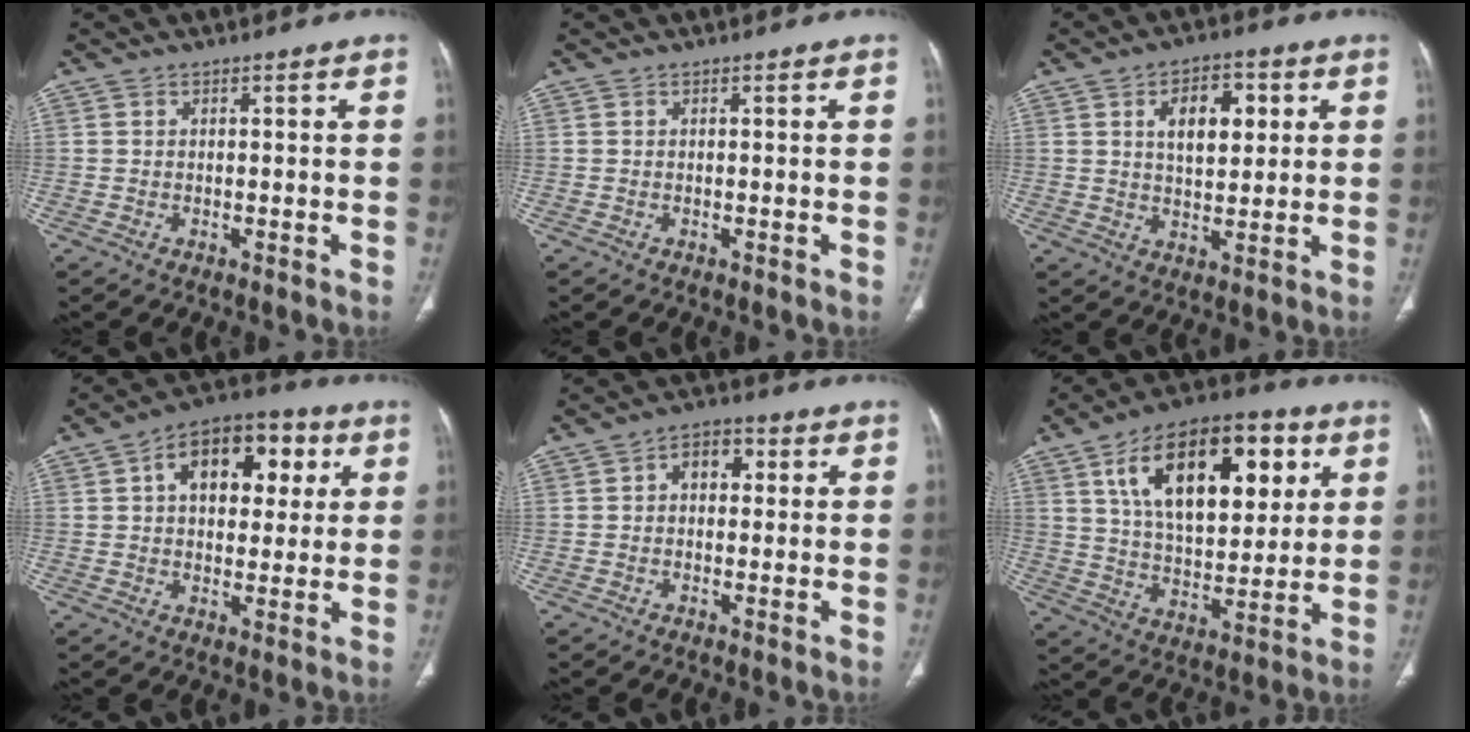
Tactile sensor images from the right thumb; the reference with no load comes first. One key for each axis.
{"total": 0.0}
{"total": 9.4, "fx": 3.0, "fy": 5.3, "fz": 7.2, "tx": -0.083, "ty": -0.007, "tz": 0.048}
{"total": 15.2, "fx": 4.6, "fy": 9.5, "fz": 11.0, "tx": -0.126, "ty": 0.013, "tz": 0.065}
{"total": 5.5, "fx": 1.1, "fy": 3.8, "fz": 3.8, "tx": -0.037, "ty": 0.014, "tz": 0.010}
{"total": 23.6, "fx": 8.7, "fy": 12.4, "fz": 18.2, "tx": -0.255, "ty": -0.014, "tz": 0.143}